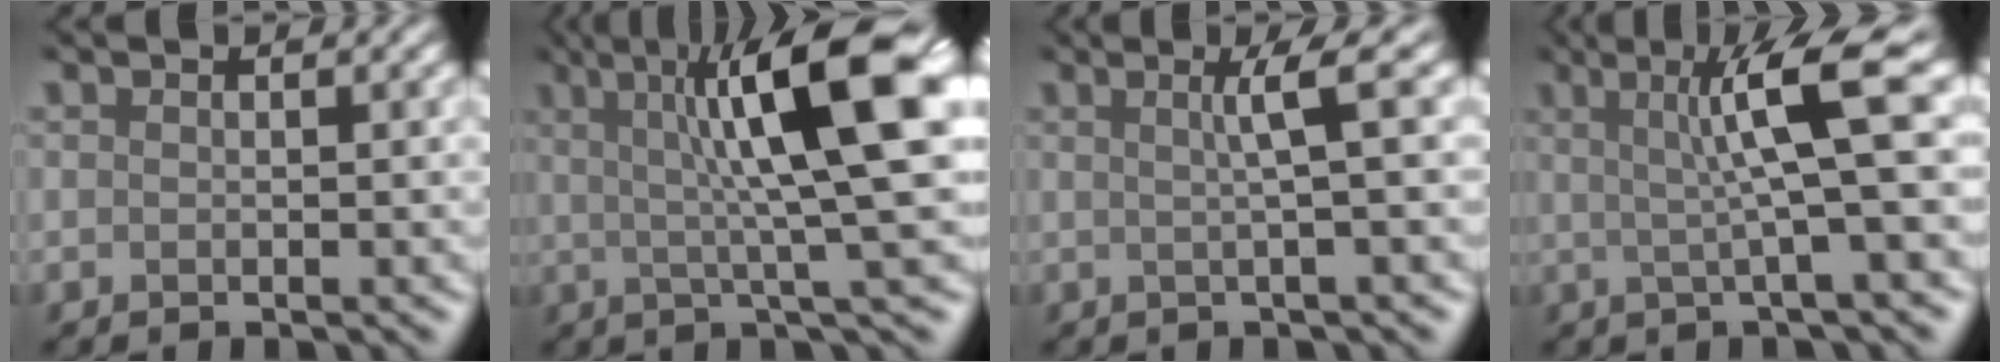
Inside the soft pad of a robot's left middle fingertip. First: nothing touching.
{"total": 10.7, "force": [3.0, 1.6, 10.1], "torque": [-0.132, 0.019, 0.056]}
{"total": 2.3, "force": [0.5, -0.4, 2.2], "torque": [-0.041, 0.005, 0.014]}
{"total": 6.0, "force": [1.3, 0.3, 5.8], "torque": [-0.100, 0.017, 0.028]}